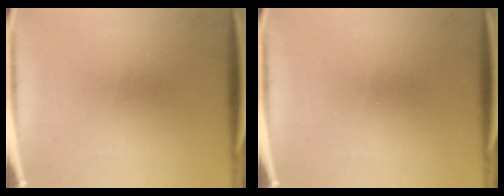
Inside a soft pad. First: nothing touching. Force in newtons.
{"total": 0.0}